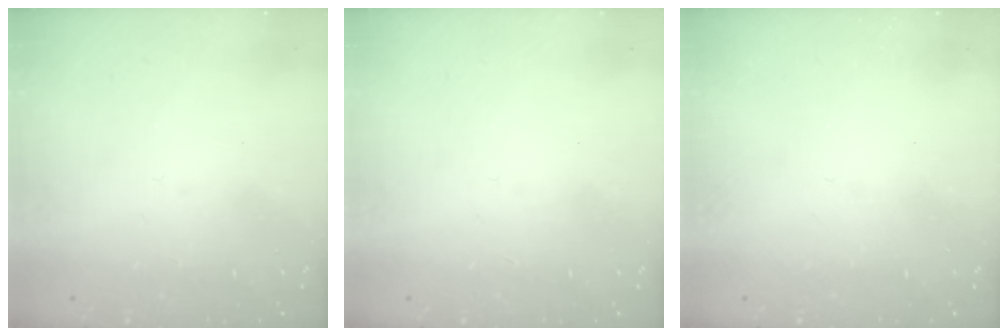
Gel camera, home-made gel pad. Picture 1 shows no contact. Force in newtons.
{"total": 0.0}
{"total": 0.0}